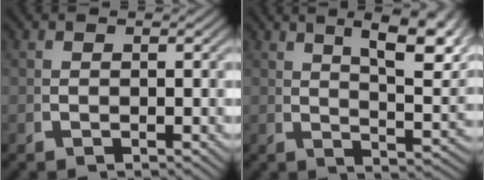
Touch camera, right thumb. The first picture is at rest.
{"total": 9.2, "force": [4.4, 3.2, 7.5], "torque": [-0.086, 0.011, 0.066]}